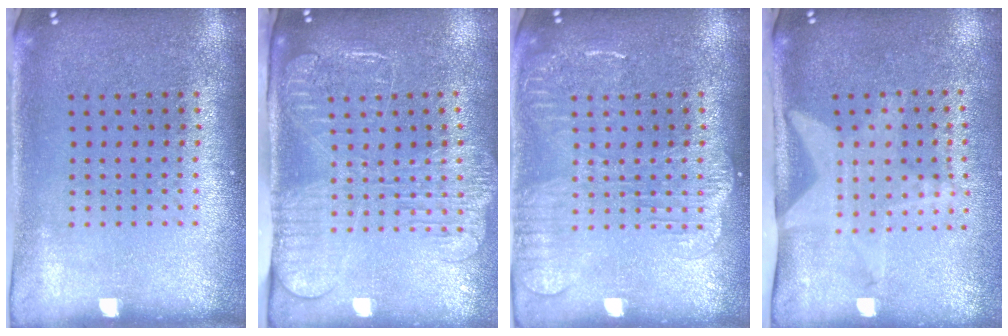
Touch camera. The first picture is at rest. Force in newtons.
{"total": 2.5, "press": 1.9, "slide": 1.5}
{"total": 2.8, "press": 2.7, "slide": 0.4}
{"total": 2.0, "press": 1.5, "slide": 1.4}